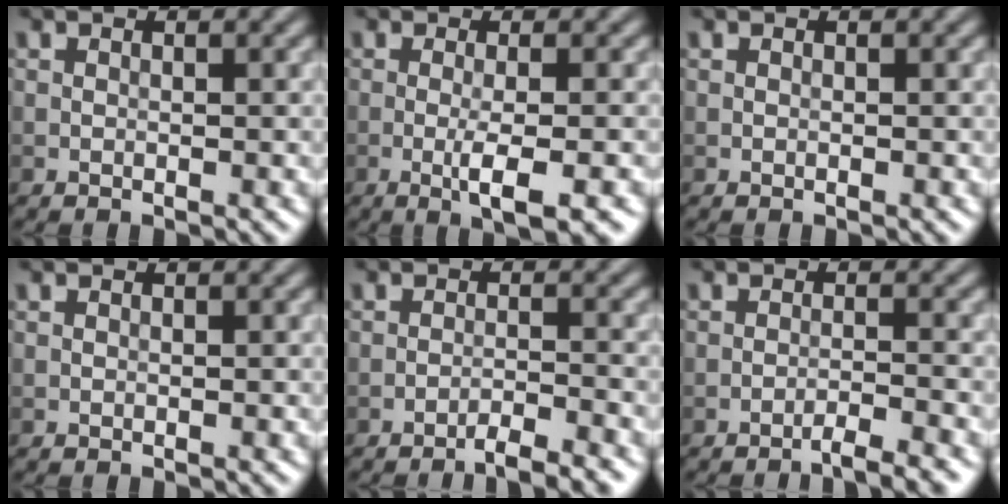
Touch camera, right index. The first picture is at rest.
{"total": 3.6, "force": [-1.1, 0.6, 3.4], "torque": [-0.056, -0.001, -0.023]}
{"total": 0.0}
{"total": 0.0}
{"total": 2.6, "force": [-2.1, 0.2, 1.5], "torque": [-0.014, 0.007, -0.043]}
{"total": 2.4, "force": [-1.8, 0.2, 1.6], "torque": [-0.013, 0.008, -0.040]}